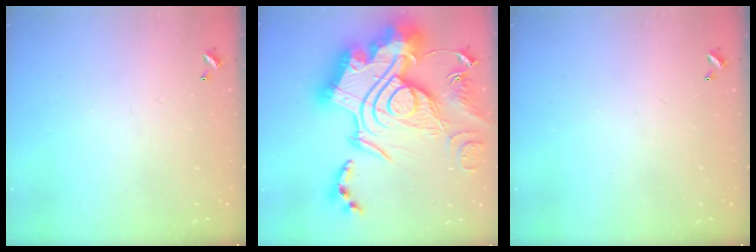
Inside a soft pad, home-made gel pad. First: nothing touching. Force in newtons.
{"total": 0.7, "press": 0.7, "slide": 0.1}
{"total": 0.0}